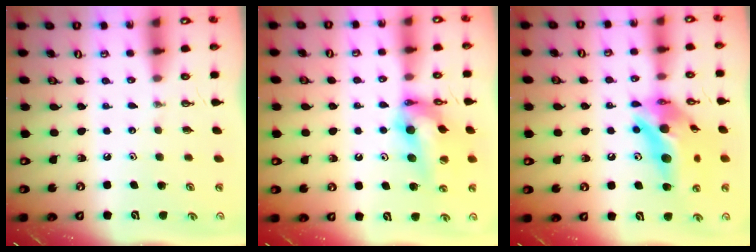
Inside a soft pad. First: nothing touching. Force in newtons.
{"total": 14.6, "press": 14.5, "slide": 1.6}
{"total": 18.3, "press": 18.0, "slide": 3.5}